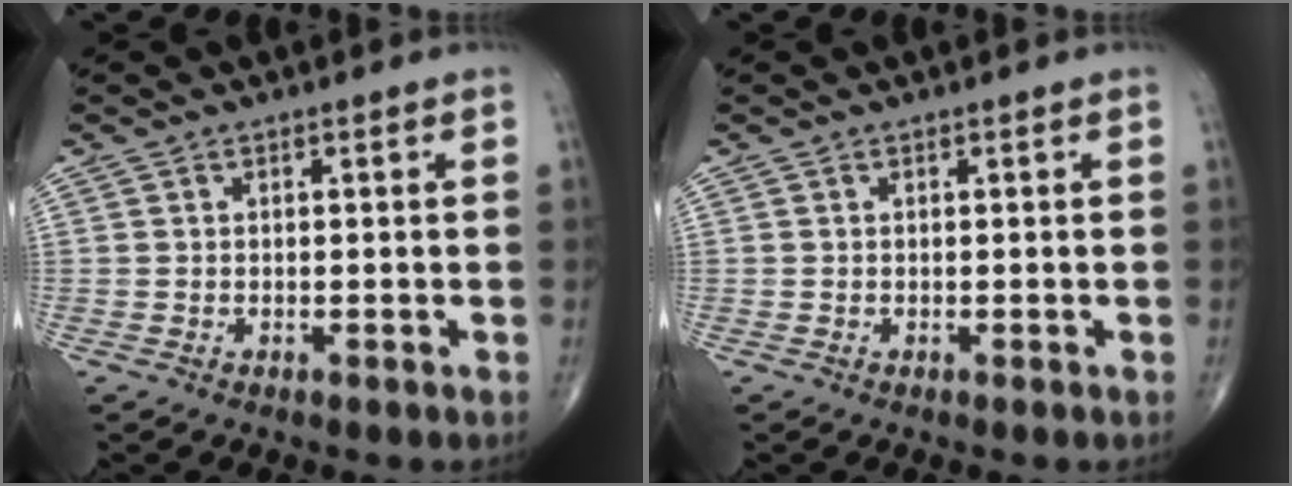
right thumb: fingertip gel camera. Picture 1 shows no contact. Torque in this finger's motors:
{"motor_torque": [0.02, -0.01, -0.04, 0.01, 0.00]}